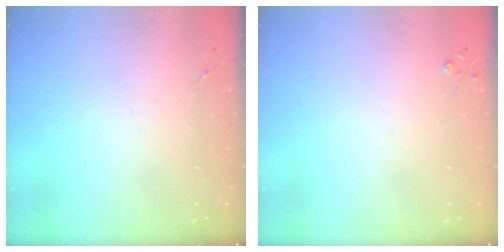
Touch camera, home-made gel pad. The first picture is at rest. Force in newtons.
{"total": 2.8, "press": 2.8, "slide": 0.3}